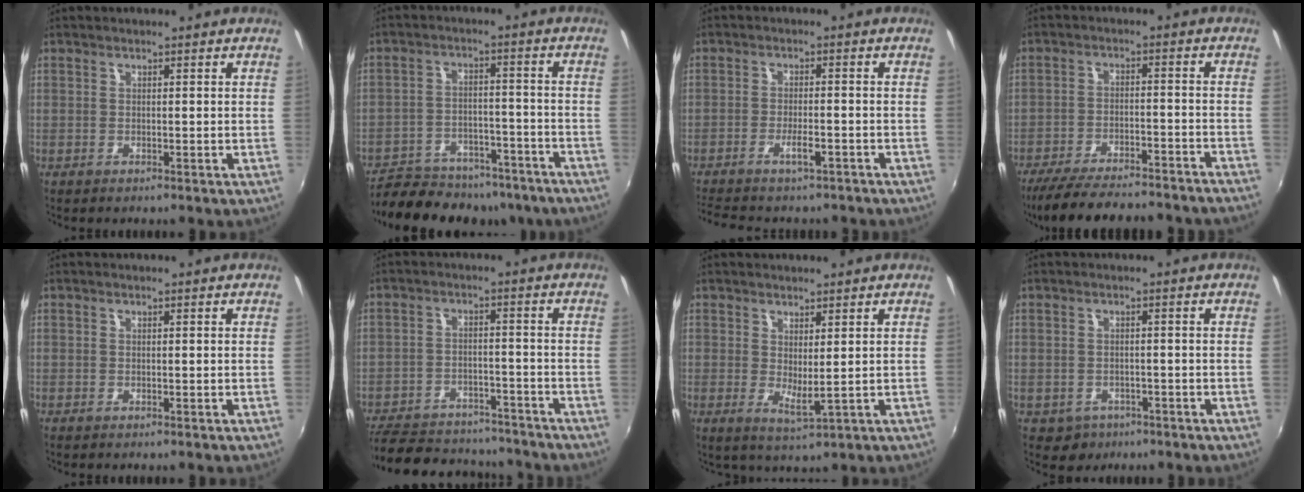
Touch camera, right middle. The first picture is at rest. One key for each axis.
{"total": 20.7, "fx": -17.4, "fy": 7.9, "fz": 8.0, "tx": -0.168, "ty": 0.002, "tz": -0.229}
{"total": 7.3, "fx": -5.9, "fy": 2.0, "fz": 3.9, "tx": -0.091, "ty": -0.010, "tz": -0.097}
{"total": 20.7, "fx": -18.5, "fy": 2.7, "fz": 9.0, "tx": -0.171, "ty": -0.029, "tz": -0.259}
{"total": 0.0}
{"total": 19.6, "fx": -16.3, "fy": 8.1, "fz": 7.2, "tx": -0.173, "ty": 0.013, "tz": -0.221}
{"total": 3.0, "fx": 0.9, "fy": 0.9, "fz": 2.7, "tx": -0.046, "ty": -0.012, "tz": 0.017}
{"total": 3.9, "fx": -1.8, "fy": 3.3, "fz": 0.9, "tx": -0.029, "ty": -0.002, "tz": -0.020}